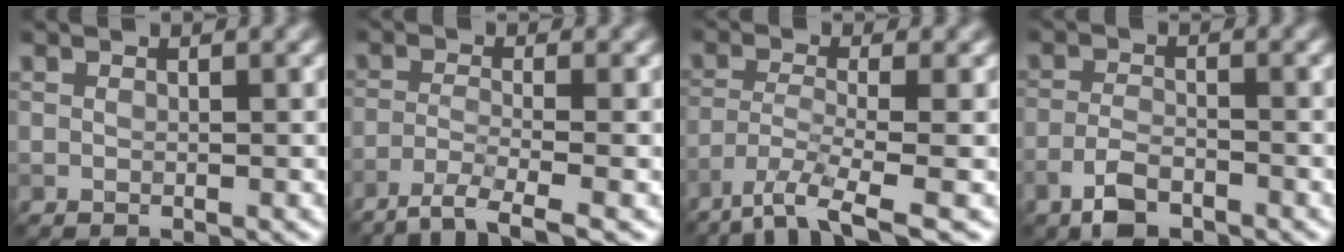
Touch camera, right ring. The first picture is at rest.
{"total": 4.1, "force": [-3.0, 0.6, 2.7], "torque": [-0.048, -0.004, -0.065]}
{"total": 5.7, "force": [-4.0, 1.1, 3.9], "torque": [-0.071, -0.011, -0.082]}
{"total": 3.3, "force": [-2.3, 1.3, 2.0], "torque": [-0.041, 0.001, -0.052]}